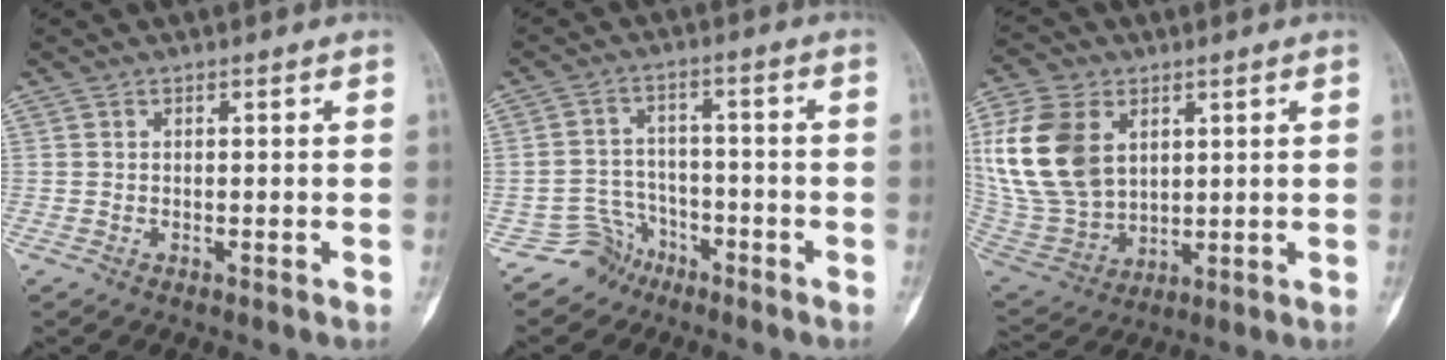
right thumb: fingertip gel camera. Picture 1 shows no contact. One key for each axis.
{"total": 5.5, "fx": -4.0, "fy": 3.7, "fz": -1.1, "tx": 0.053, "ty": 0.044, "tz": -0.078}
{"total": 18.4, "fx": 5.0, "fy": 12.9, "fz": 12.1, "tx": -0.242, "ty": -0.014, "tz": 0.109}